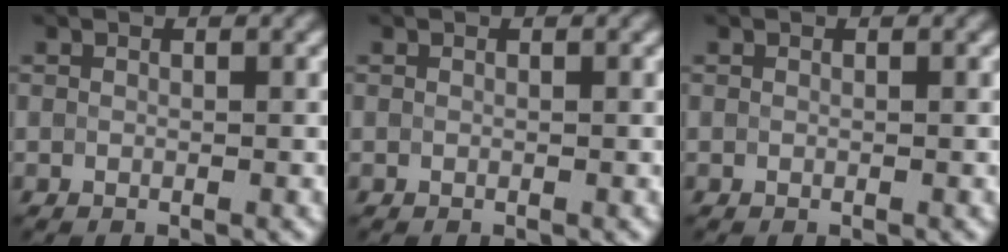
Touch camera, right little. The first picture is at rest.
{"total": 0.0}
{"total": 0.0}